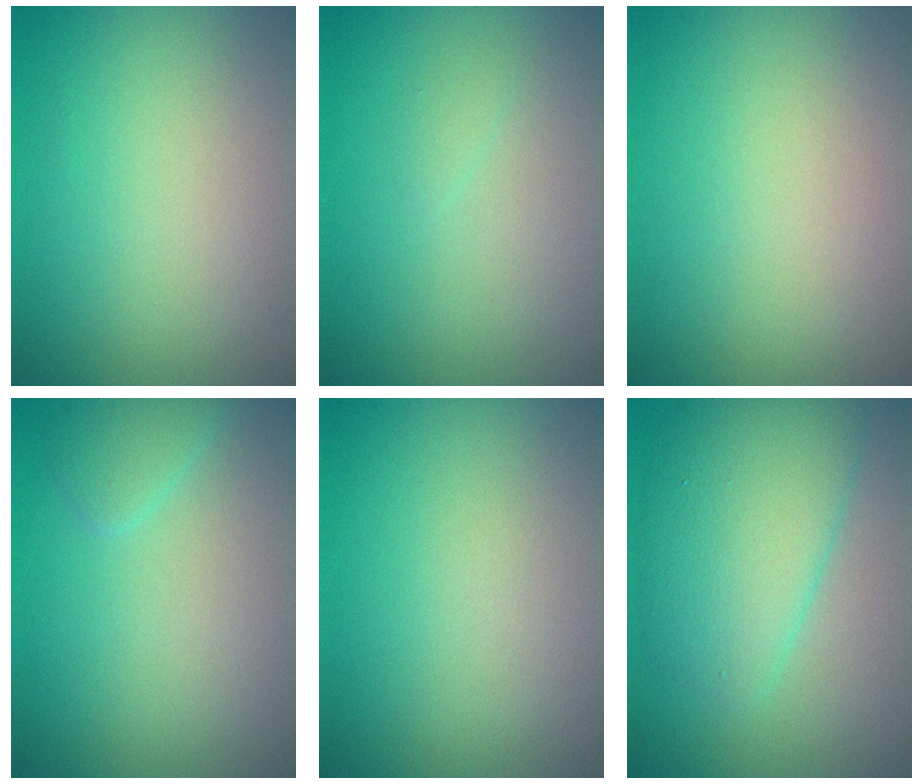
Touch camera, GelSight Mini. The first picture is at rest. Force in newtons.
{"total": 0.5, "press": 0.5, "slide": 0.0}
{"total": 0.0}
{"total": 1.4, "press": 1.4, "slide": 0.1}
{"total": 0.0}
{"total": 6.1, "press": 6.1, "slide": 0.1}